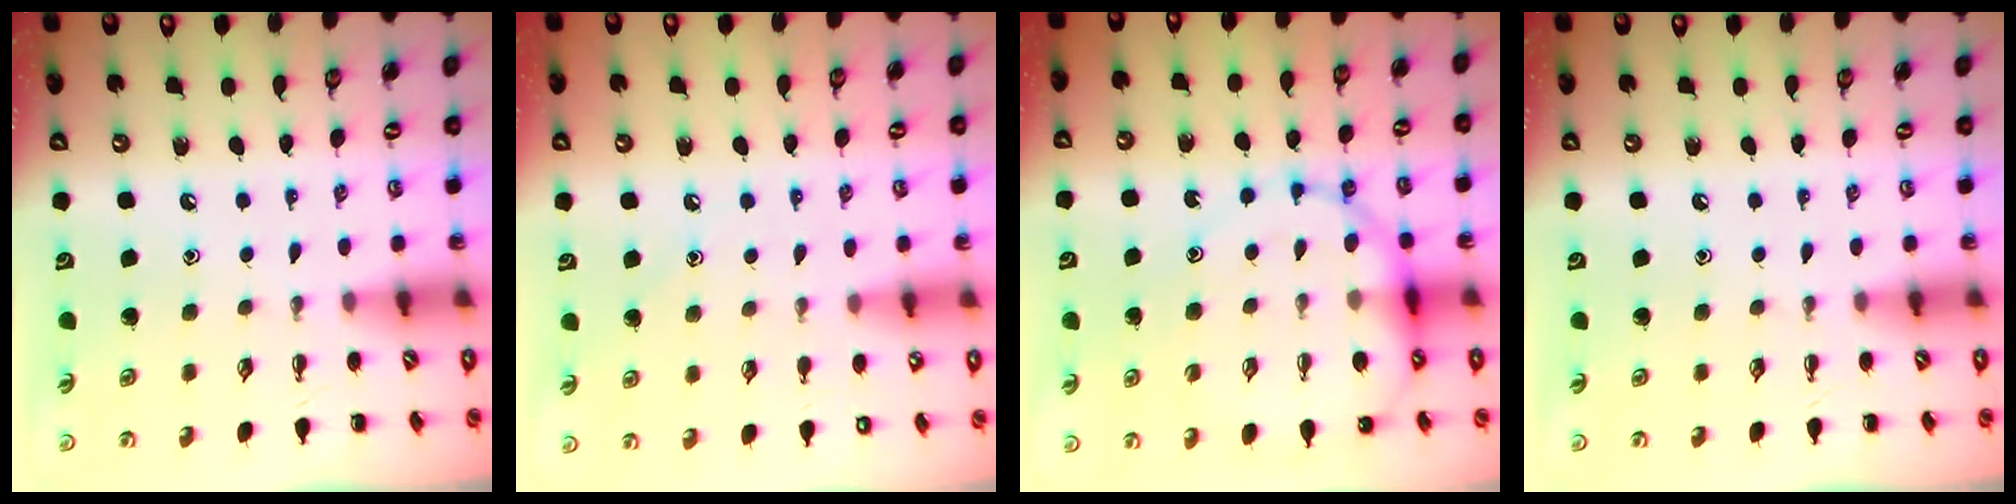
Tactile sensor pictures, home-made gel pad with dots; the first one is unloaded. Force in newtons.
{"total": 9.4, "press": 9.2, "slide": 2.0}
{"total": 16.3, "press": 15.6, "slide": 4.7}
{"total": 0.0}